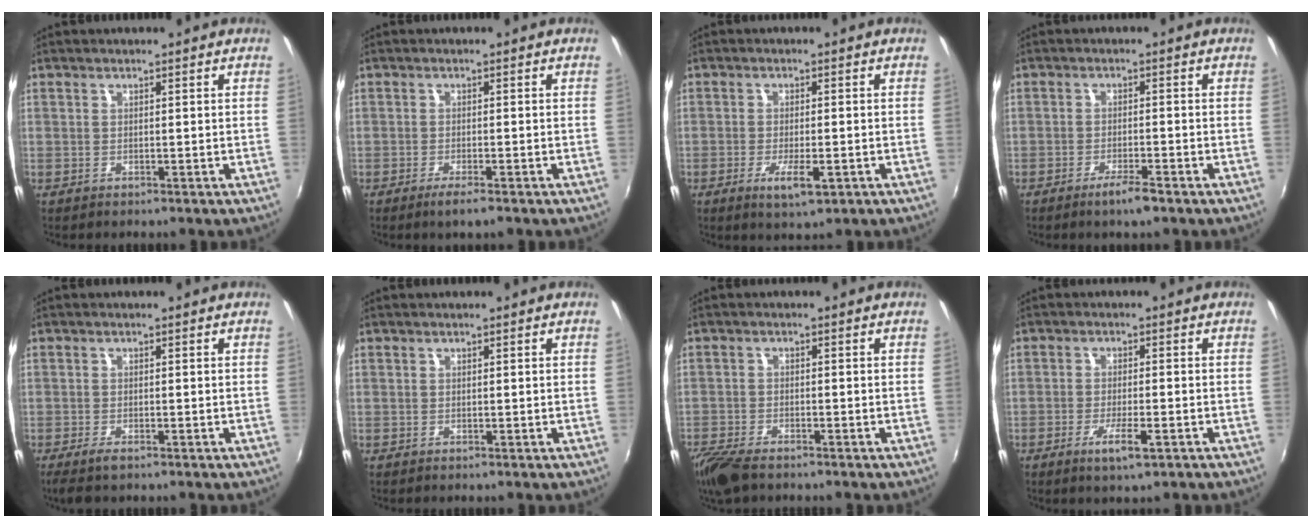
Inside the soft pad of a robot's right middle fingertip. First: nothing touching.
{"total": 2.8, "force": [-1.9, 0.1, 2.1], "torque": [-0.047, -0.008, -0.038]}
{"total": 5.1, "force": [-2.3, 1.3, 4.4], "torque": [-0.088, -0.014, -0.037]}
{"total": 3.5, "force": [-2.5, 0.4, 2.4], "torque": [-0.057, -0.004, -0.046]}
{"total": 3.1, "force": [-2.3, 0.7, 2.0], "torque": [-0.045, -0.012, -0.041]}
{"total": 0.0}
{"total": 7.4, "force": [-5.9, 2.3, 3.9], "torque": [-0.109, -0.031, -0.114]}
{"total": 5.0, "force": [-2.7, 0.8, 4.1], "torque": [-0.085, -0.012, -0.048]}